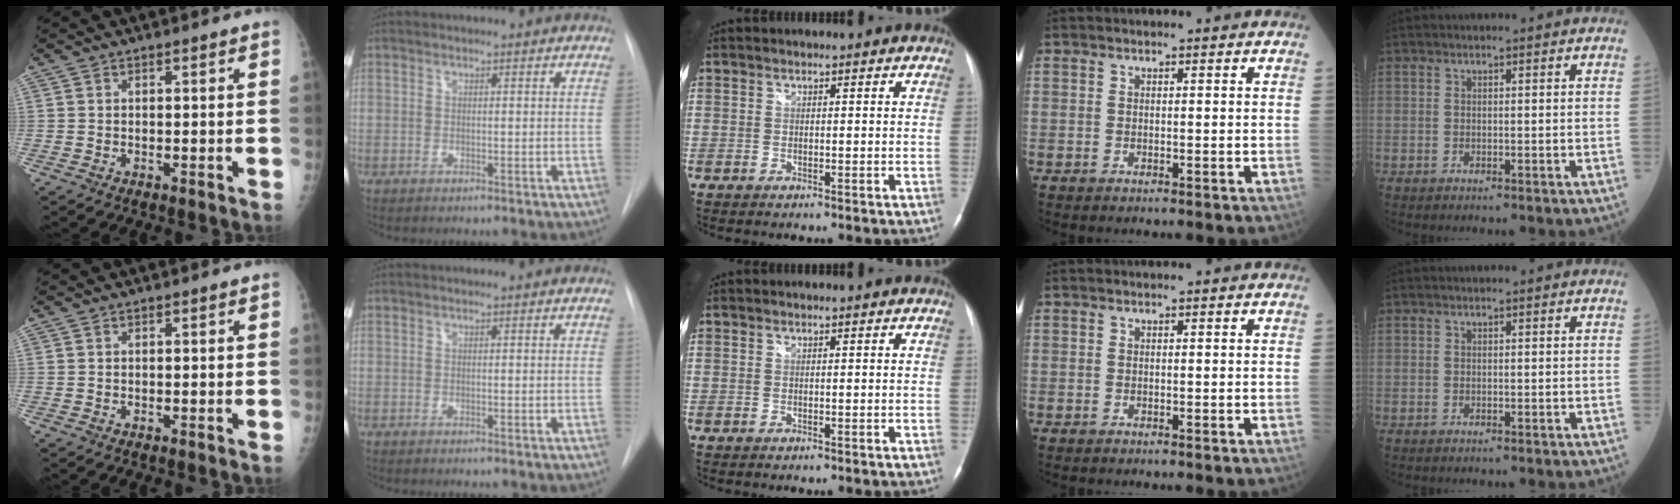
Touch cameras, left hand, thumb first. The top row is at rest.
{}